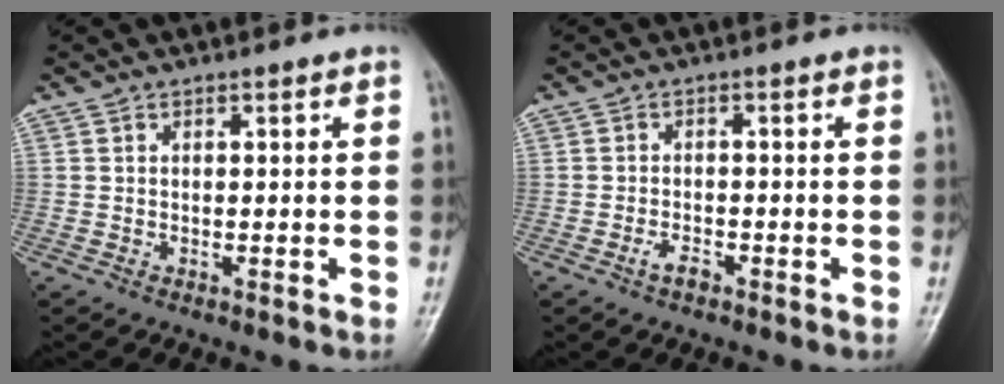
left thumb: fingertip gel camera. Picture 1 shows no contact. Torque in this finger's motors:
{"motor_torque": [-0.08, 0.17, 0.29, 0.17, 0.00]}